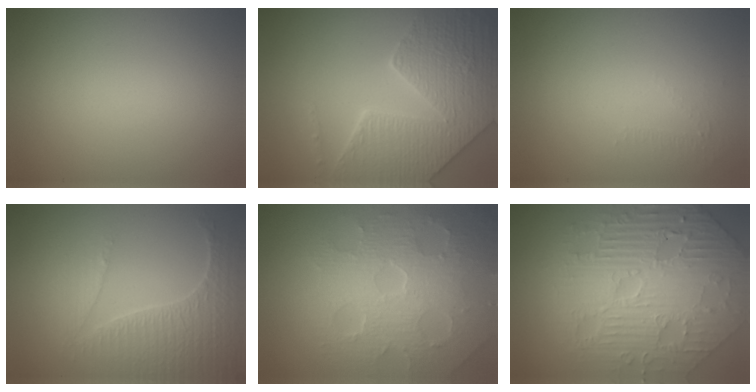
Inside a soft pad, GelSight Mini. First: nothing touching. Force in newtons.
{"total": 7.7, "press": 6.1, "slide": 4.6}
{"total": 0.5, "press": 0.2, "slide": 0.5}
{"total": 4.2, "press": 4.0, "slide": 1.3}
{"total": 8.1, "press": 5.7, "slide": 5.7}
{"total": 8.4, "press": 6.7, "slide": 5.2}